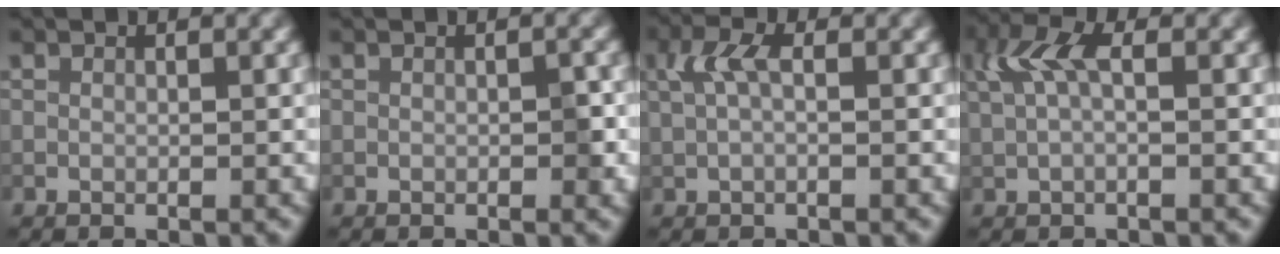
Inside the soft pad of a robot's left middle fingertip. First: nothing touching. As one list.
[{"total": 1.2, "force": [-0.3, 0.4, 1.1], "torque": [-0.014, 0.002, -0.003]}, {"total": 2.6, "force": [0.7, 1.0, 2.3], "torque": [-0.049, 0.007, 0.009]}, {"total": 3.5, "force": [1.1, 1.4, 3.0], "torque": [-0.066, 0.009, 0.018]}]